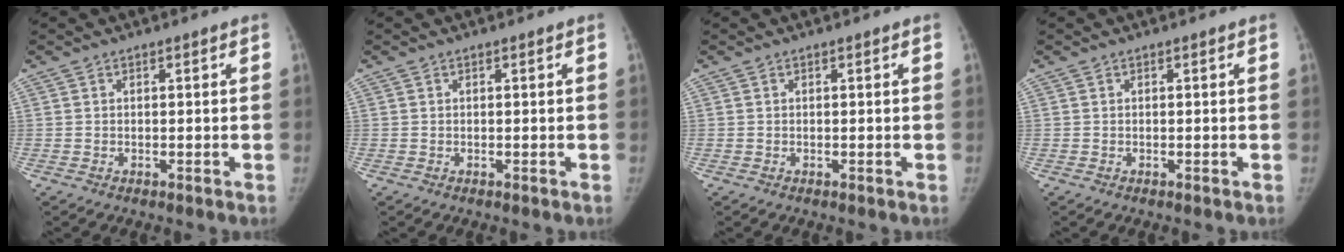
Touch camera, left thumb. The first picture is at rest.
{"total": 0.0}
{"total": 0.0}
{"total": 0.0}